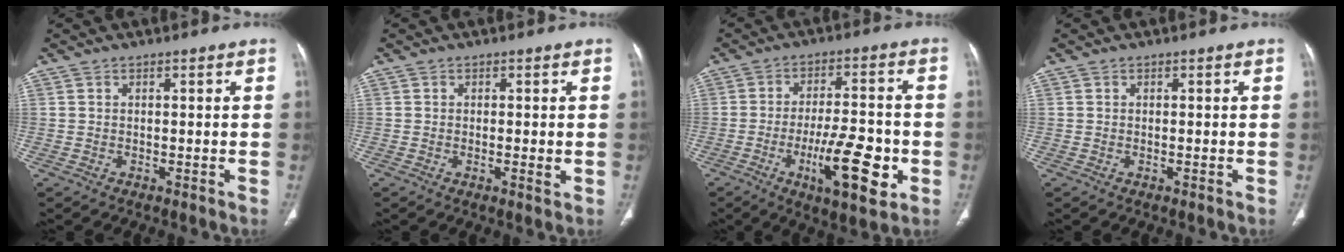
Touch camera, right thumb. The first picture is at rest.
{"total": 1.7, "force": [-0.1, 0.3, 1.6], "torque": [-0.028, -0.004, -0.002]}
{"total": 14.7, "force": [-4.6, 4.8, 13.1], "torque": [-0.198, 0.011, -0.070]}
{"total": 0.0}